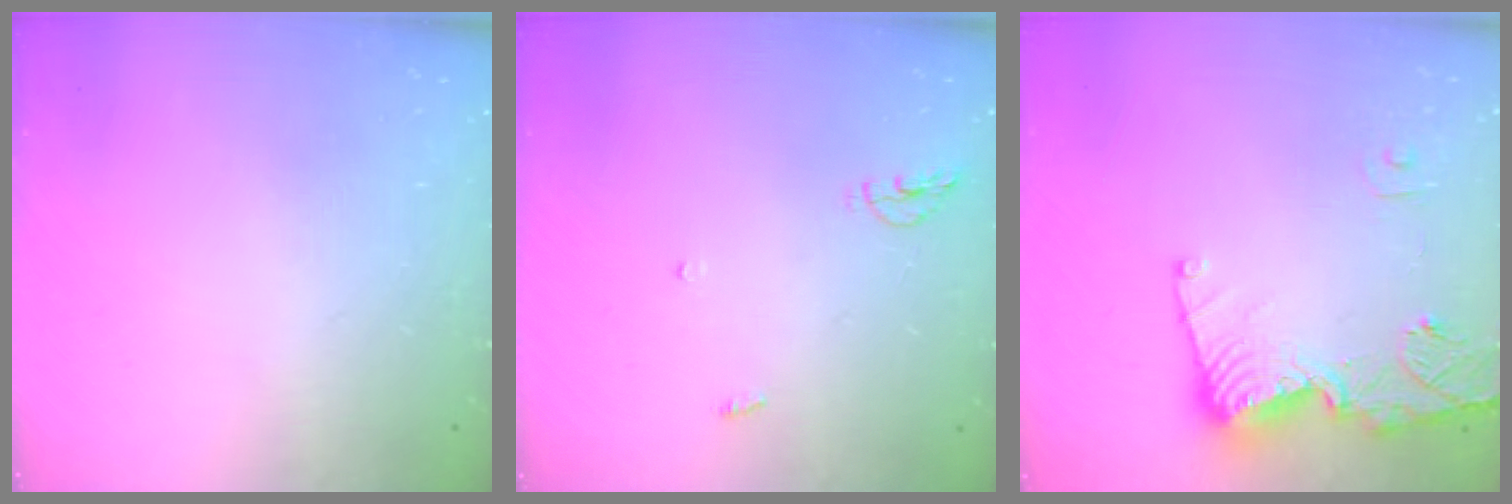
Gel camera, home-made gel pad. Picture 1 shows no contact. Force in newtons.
{"total": 4.6, "press": 4.5, "slide": 1.0}
{"total": 13.6, "press": 13.5, "slide": 1.8}